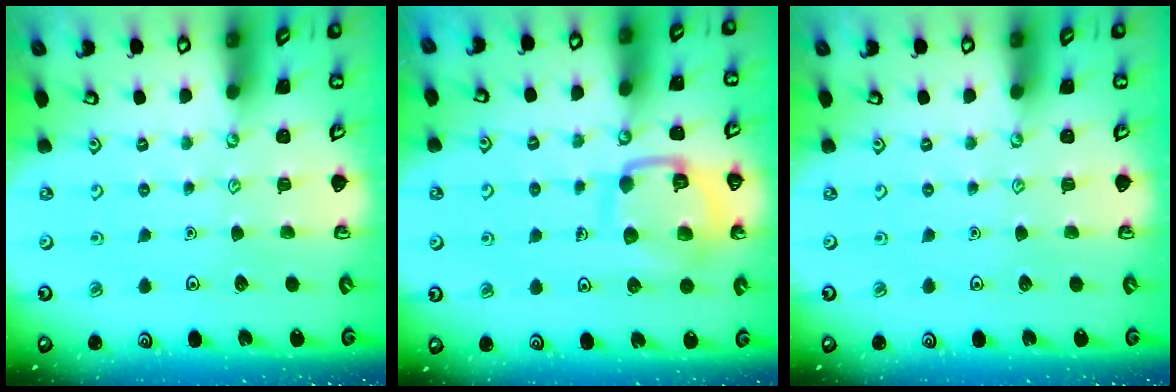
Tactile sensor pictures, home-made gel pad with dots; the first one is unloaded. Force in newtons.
{"total": 11.9, "press": 11.8, "slide": 1.0}
{"total": 0.0}